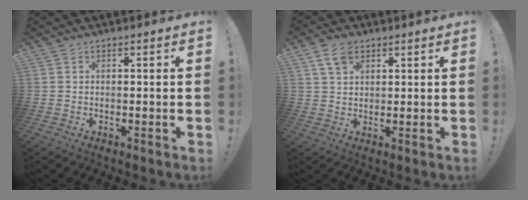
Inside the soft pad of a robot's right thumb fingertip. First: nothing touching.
{"total": 6.6, "force": [3.6, 4.1, 3.7], "torque": [-0.070, -0.001, 0.070]}